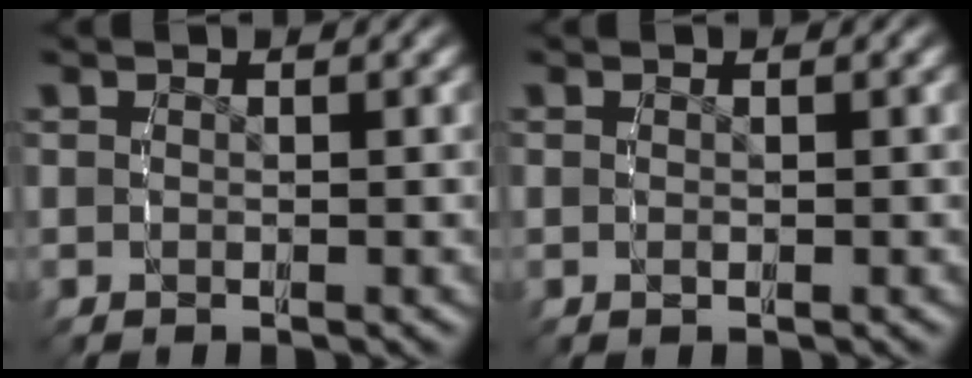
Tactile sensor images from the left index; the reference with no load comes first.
{"total": 0.0}